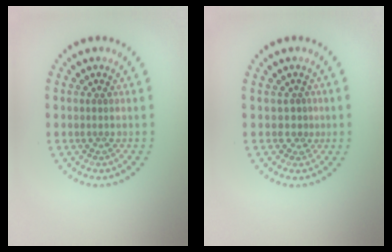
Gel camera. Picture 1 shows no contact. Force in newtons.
{"total": 1.0, "press": 0.5, "slide": 0.8}